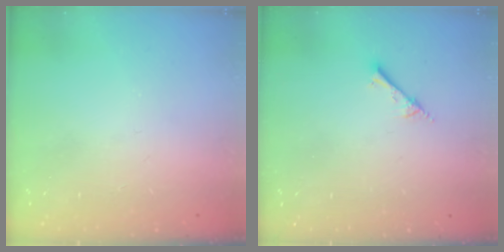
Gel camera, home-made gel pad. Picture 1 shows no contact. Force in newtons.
{"total": 2.0, "press": 2.0, "slide": 0.2}